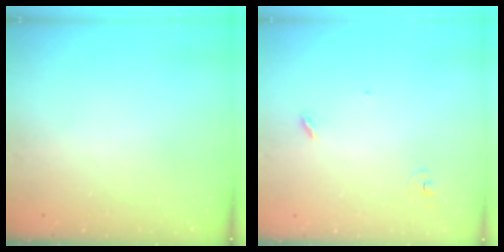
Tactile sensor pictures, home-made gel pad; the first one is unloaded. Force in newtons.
{"total": 2.9, "press": 2.9, "slide": 0.2}